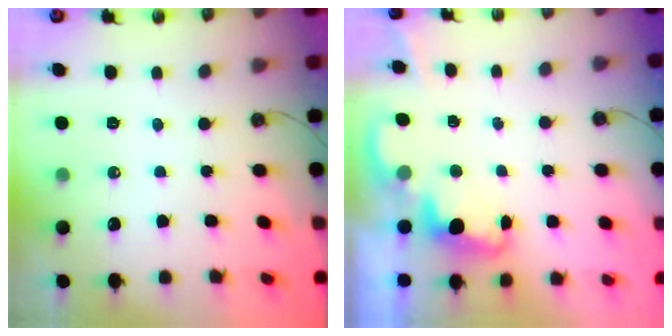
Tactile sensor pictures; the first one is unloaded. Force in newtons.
{"total": 2.4, "press": 2.4, "slide": 0.5}